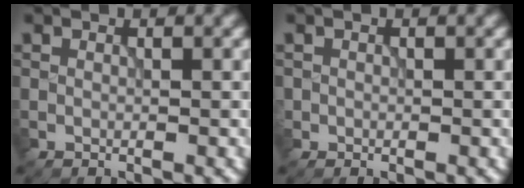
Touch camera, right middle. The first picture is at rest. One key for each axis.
{"total": 0.6, "fx": -0.2, "fy": 0.6, "fz": -0.1, "tx": 0.006, "ty": -0.004, "tz": -0.005}